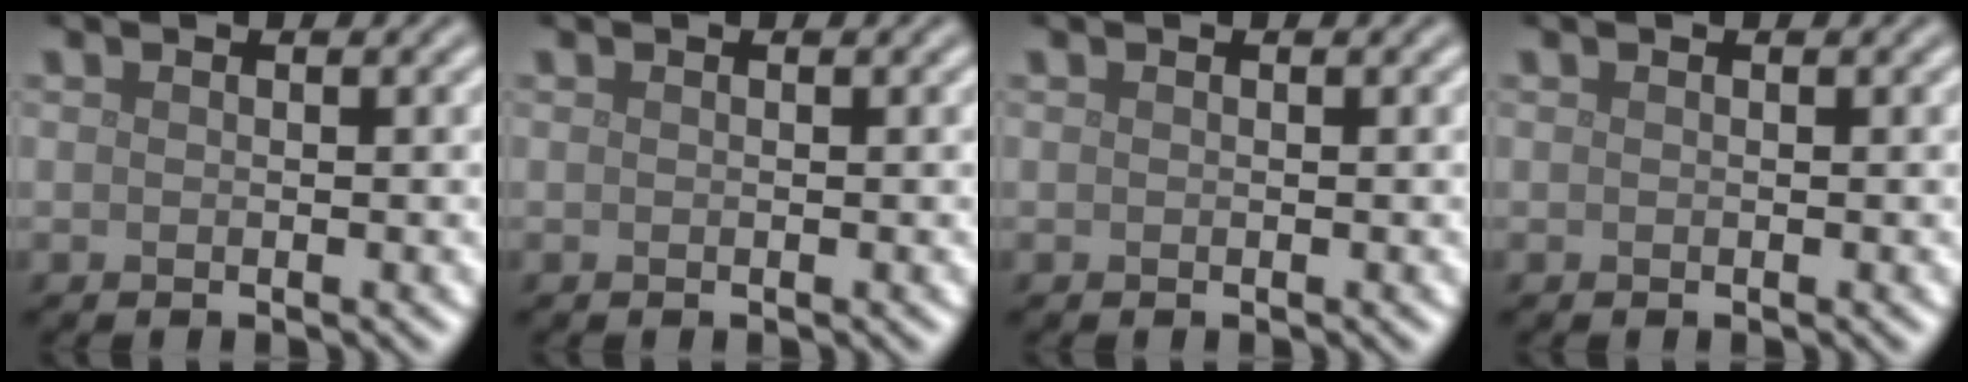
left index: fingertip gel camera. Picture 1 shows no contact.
{"total": 0.0}
{"total": 0.0}
{"total": 0.0}